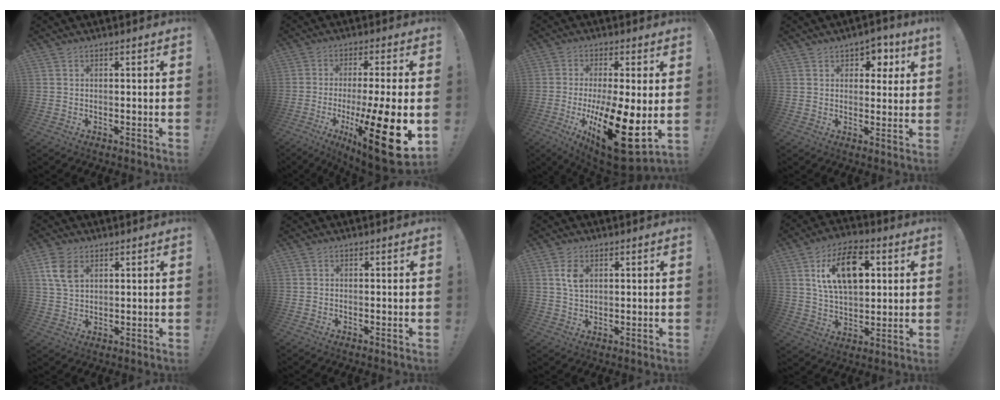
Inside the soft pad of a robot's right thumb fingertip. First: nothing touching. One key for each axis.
{"total": 20.5, "fx": -6.3, "fy": 3.3, "fz": 19.2, "tx": -0.292, "ty": 0.017, "tz": -0.093}
{"total": 17.9, "fx": -4.6, "fy": 5.6, "fz": 16.4, "tx": -0.259, "ty": 0.001, "tz": -0.068}
{"total": 5.2, "fx": 3.3, "fy": 3.2, "fz": 2.5, "tx": -0.017, "ty": -0.022, "tz": 0.052}
{"total": 7.5, "fx": 3.2, "fy": 4.8, "fz": 4.8, "tx": -0.087, "ty": -0.003, "tz": 0.062}
{"total": 0.0}
{"total": 4.7, "fx": 1.7, "fy": 2.9, "fz": 3.4, "tx": -0.046, "ty": -0.004, "tz": 0.027}
{"total": 16.1, "fx": 5.7, "fy": 9.3, "fz": 11.8, "tx": -0.174, "ty": -0.005, "tz": 0.099}